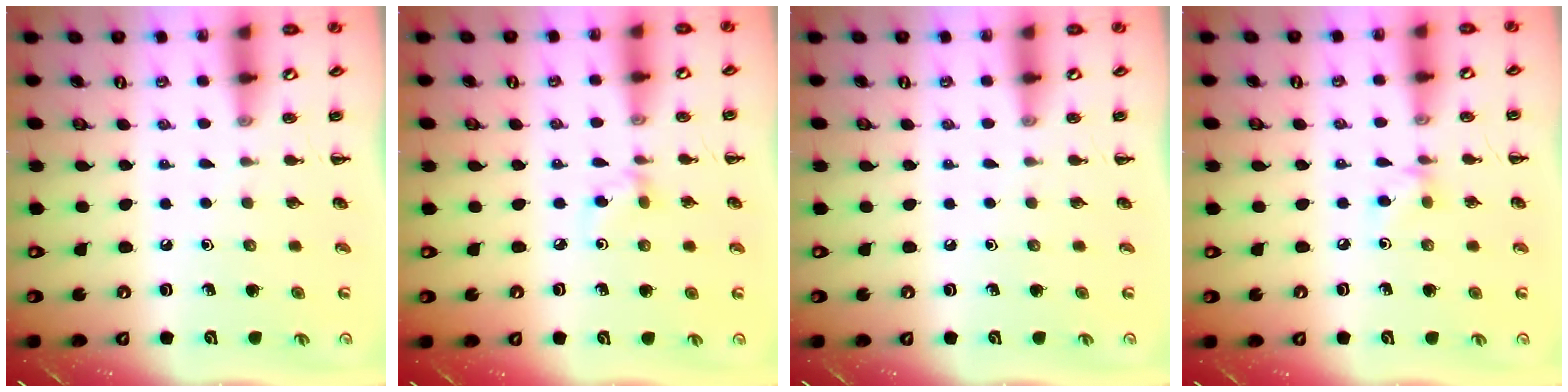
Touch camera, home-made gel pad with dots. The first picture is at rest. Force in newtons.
{"total": 5.0, "press": 4.8, "slide": 1.5}
{"total": 0.0}
{"total": 4.6, "press": 4.3, "slide": 1.6}